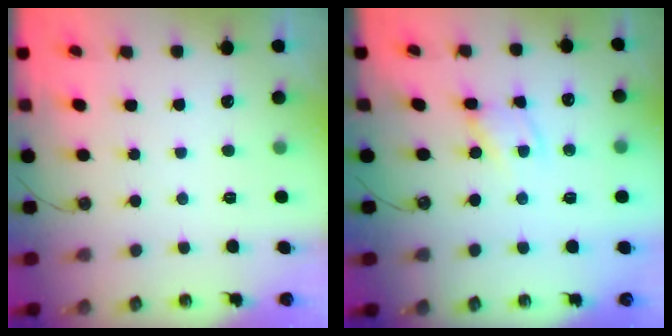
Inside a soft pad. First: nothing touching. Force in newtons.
{"total": 2.6, "press": 2.6, "slide": 0.4}